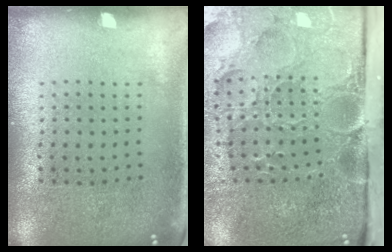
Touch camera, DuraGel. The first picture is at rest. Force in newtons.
{"total": 5.3, "press": 4.1, "slide": 3.3}